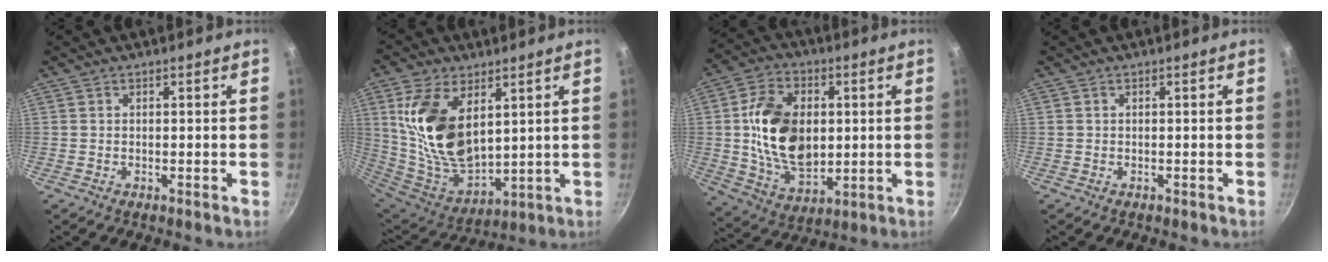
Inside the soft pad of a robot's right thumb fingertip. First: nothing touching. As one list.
[{"total": 18.5, "force": [5.8, 10.5, 14.1], "torque": [-0.252, -0.048, 0.129]}, {"total": 17.4, "force": [1.5, 11.7, 12.7], "torque": [-0.203, -0.004, 0.030]}, {"total": 0.0}]